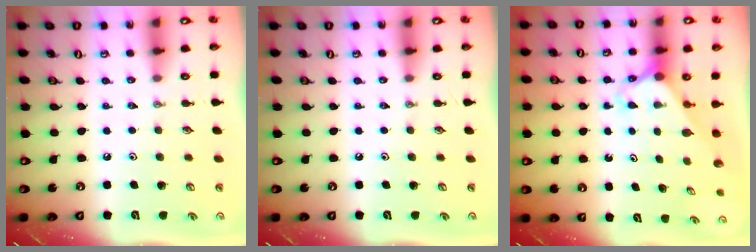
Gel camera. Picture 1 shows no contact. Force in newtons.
{"total": 0.0}
{"total": 2.3, "press": 2.3, "slide": 0.2}